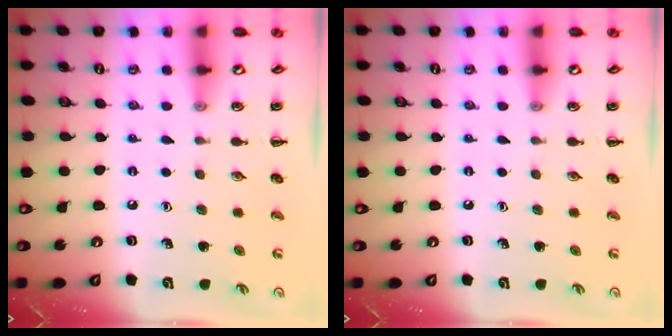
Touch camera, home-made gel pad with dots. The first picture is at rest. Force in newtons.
{"total": 0.0}